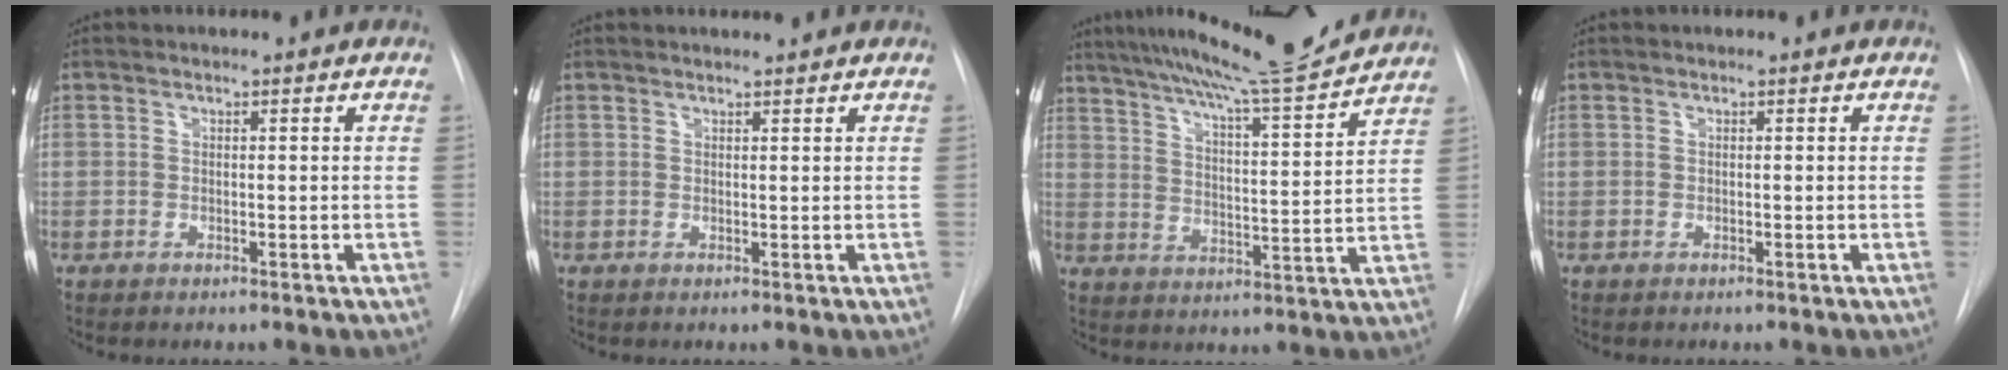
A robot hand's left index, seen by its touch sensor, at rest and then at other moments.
{"total": 2.0, "force": [1.9, -0.1, 0.4], "torque": [-0.005, 0.008, 0.027]}
{"total": 16.9, "force": [15.3, -0.9, 7.3], "torque": [-0.122, -0.018, 0.222]}
{"total": 0.0}